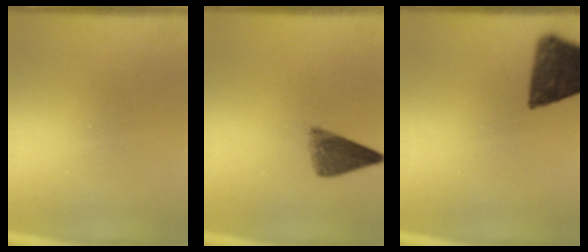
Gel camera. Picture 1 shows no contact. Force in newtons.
{"total": 5.3}
{"total": 11.5}